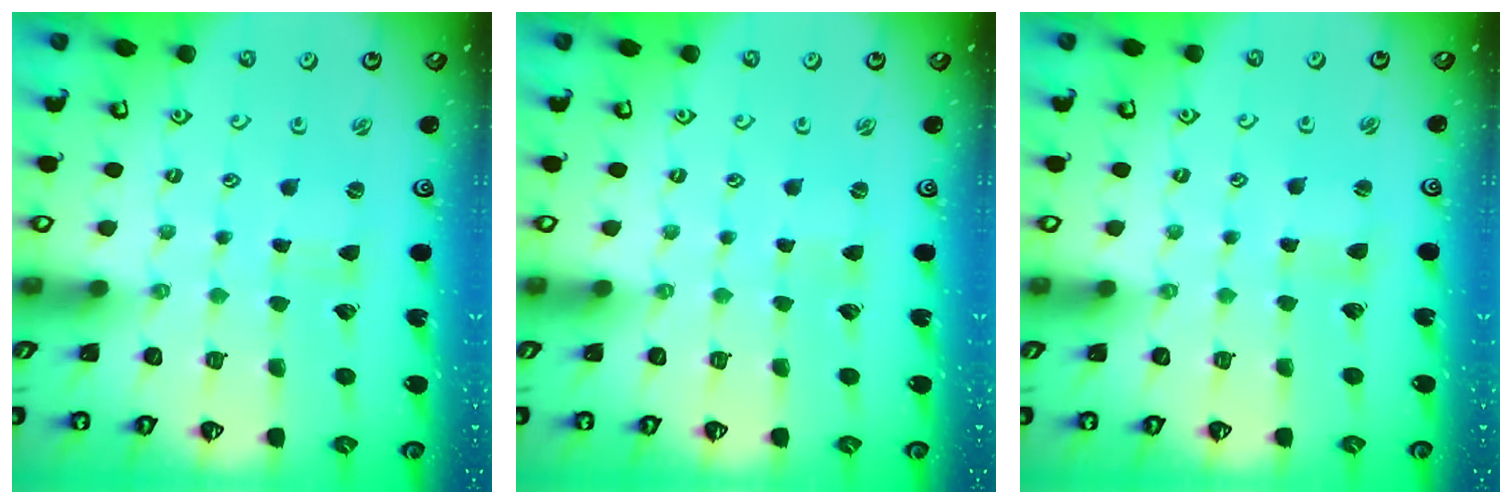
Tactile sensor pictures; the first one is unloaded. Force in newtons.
{"total": 0.0}
{"total": 1.4, "press": 1.4, "slide": 0.3}